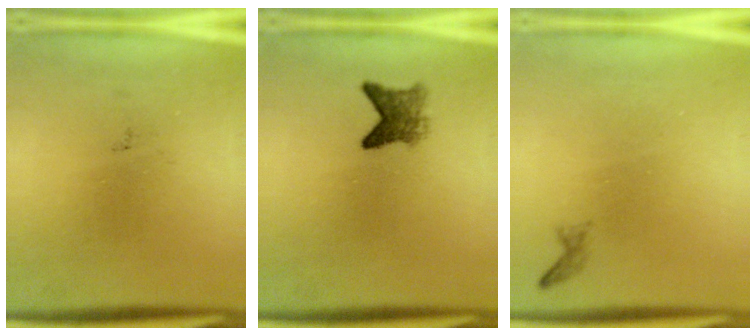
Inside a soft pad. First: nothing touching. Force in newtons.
{"total": 3.1}
{"total": 0.6}